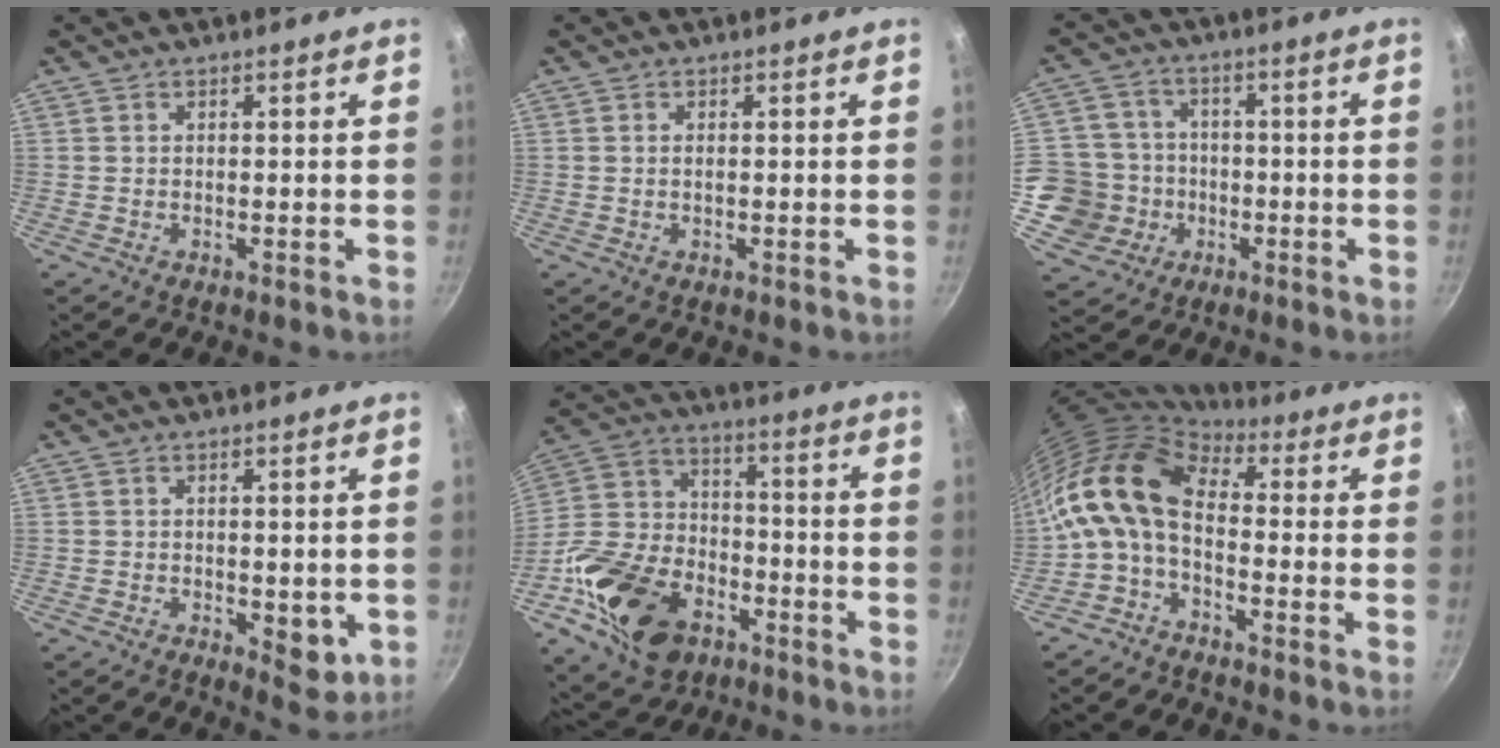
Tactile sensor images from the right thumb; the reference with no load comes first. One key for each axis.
{"total": 0.6, "fx": 0.1, "fy": 0.2, "fz": 0.6, "tx": -0.013, "ty": 0.000, "tz": 0.001}
{"total": 11.3, "fx": -2.6, "fy": 10.7, "fz": 2.9, "tx": -0.033, "ty": 0.030, "tz": -0.047}
{"total": 5.0, "fx": -0.6, "fy": 2.7, "fz": 4.2, "tx": -0.046, "ty": -0.013, "tz": -0.002}
{"total": 22.5, "fx": -9.9, "fy": 15.2, "fz": 13.3, "tx": -0.240, "ty": 0.055, "tz": -0.173}
{"total": 12.8, "fx": -1.2, "fy": 7.6, "fz": 10.2, "tx": -0.190, "ty": 0.028, "tz": -0.042}